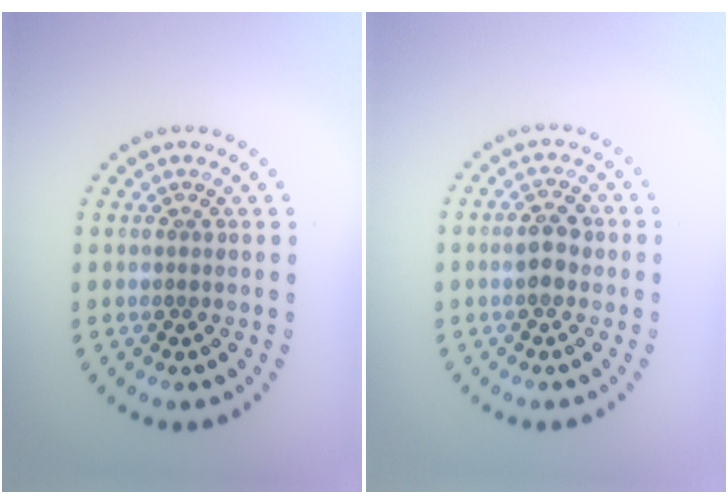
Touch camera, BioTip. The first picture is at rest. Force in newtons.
{"total": 2.3, "press": 2.3, "slide": 0.1}